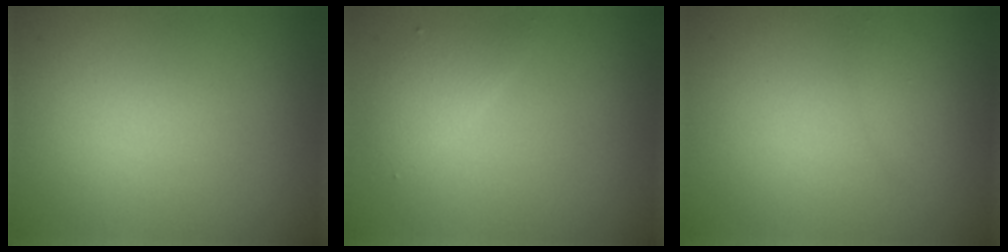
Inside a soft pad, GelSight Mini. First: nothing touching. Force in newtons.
{"total": 1.6, "press": 1.6, "slide": 0.3}
{"total": 0.9, "press": 0.9, "slide": 0.1}